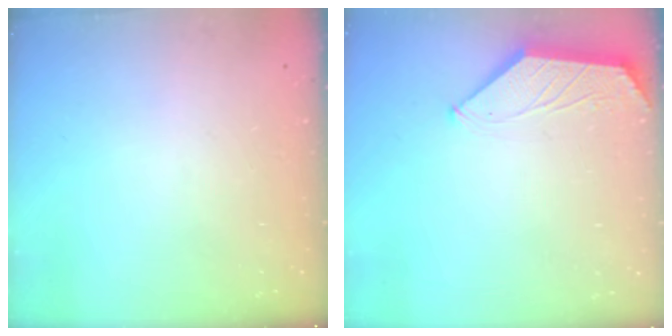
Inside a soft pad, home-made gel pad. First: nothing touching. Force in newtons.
{"total": 1.0, "press": 1.0, "slide": 0.2}